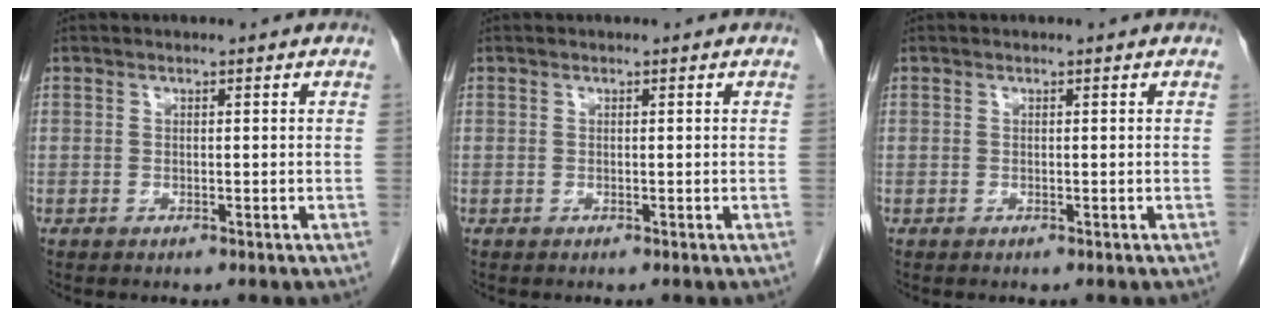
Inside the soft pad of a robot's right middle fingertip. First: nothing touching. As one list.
[{"total": 0.0}, {"total": 0.0}]